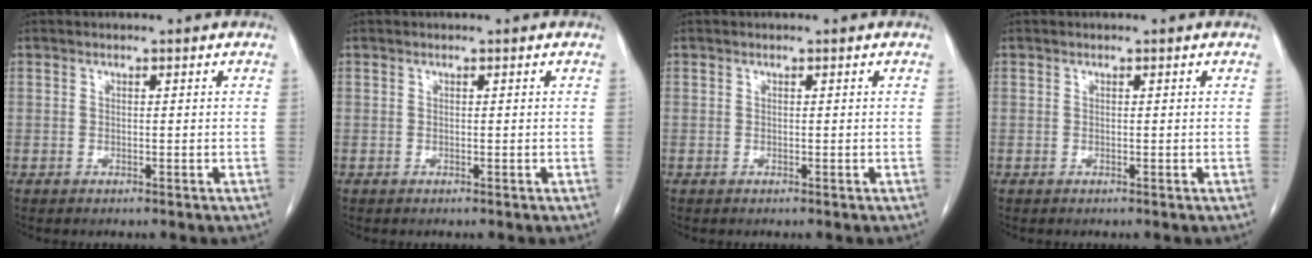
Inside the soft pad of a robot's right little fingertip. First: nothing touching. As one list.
[{"total": 0.0}, {"total": 0.0}, {"total": 0.0}]